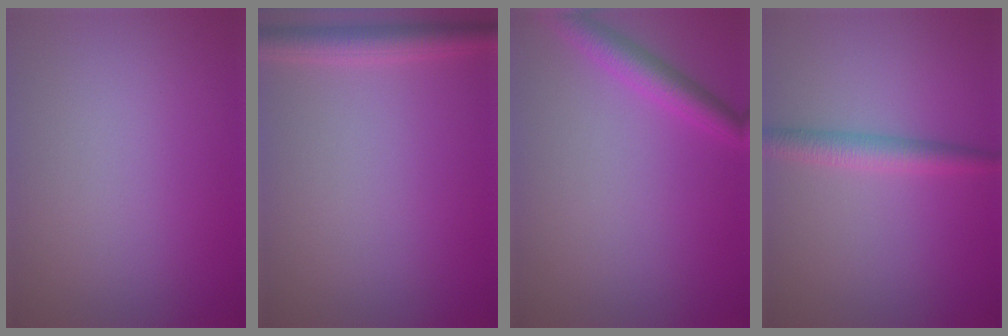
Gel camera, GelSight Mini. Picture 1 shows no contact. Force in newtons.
{"total": 3.1, "press": 3.1, "slide": 0.2}
{"total": 2.8, "press": 2.8, "slide": 0.1}
{"total": 2.4, "press": 2.4, "slide": 0.0}